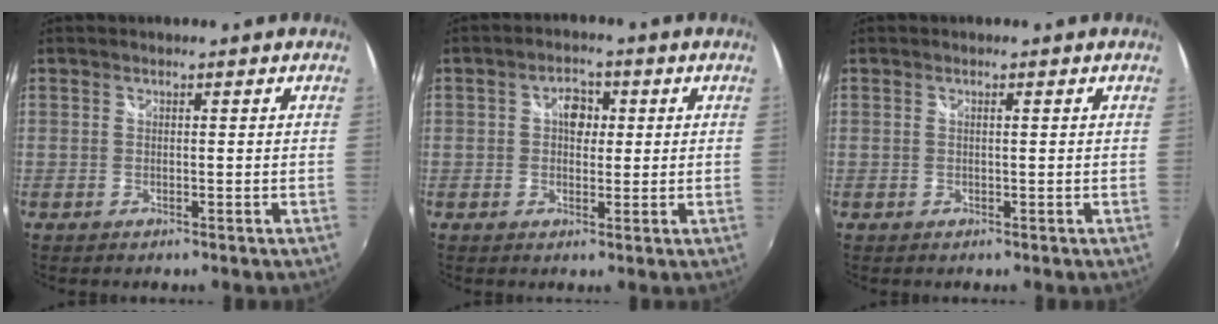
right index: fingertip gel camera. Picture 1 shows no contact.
{"total": 4.1, "force": [0.7, 3.1, 2.6], "torque": [-0.036, 0.012, 0.008]}
{"total": 0.6, "force": [0.1, -0.1, 0.5], "torque": [-0.010, 0.001, 0.001]}